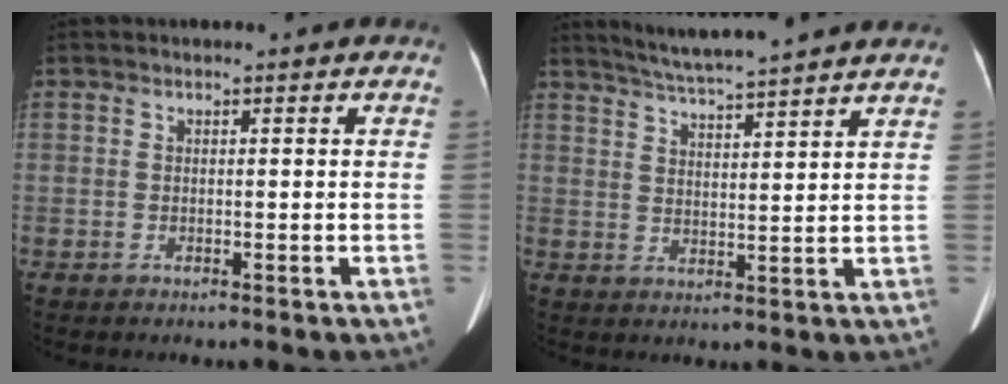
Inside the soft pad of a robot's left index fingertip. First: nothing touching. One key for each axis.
{"total": 11.5, "fx": 10.4, "fy": -0.8, "fz": 4.9, "tx": -0.091, "ty": 0.020, "tz": 0.148}